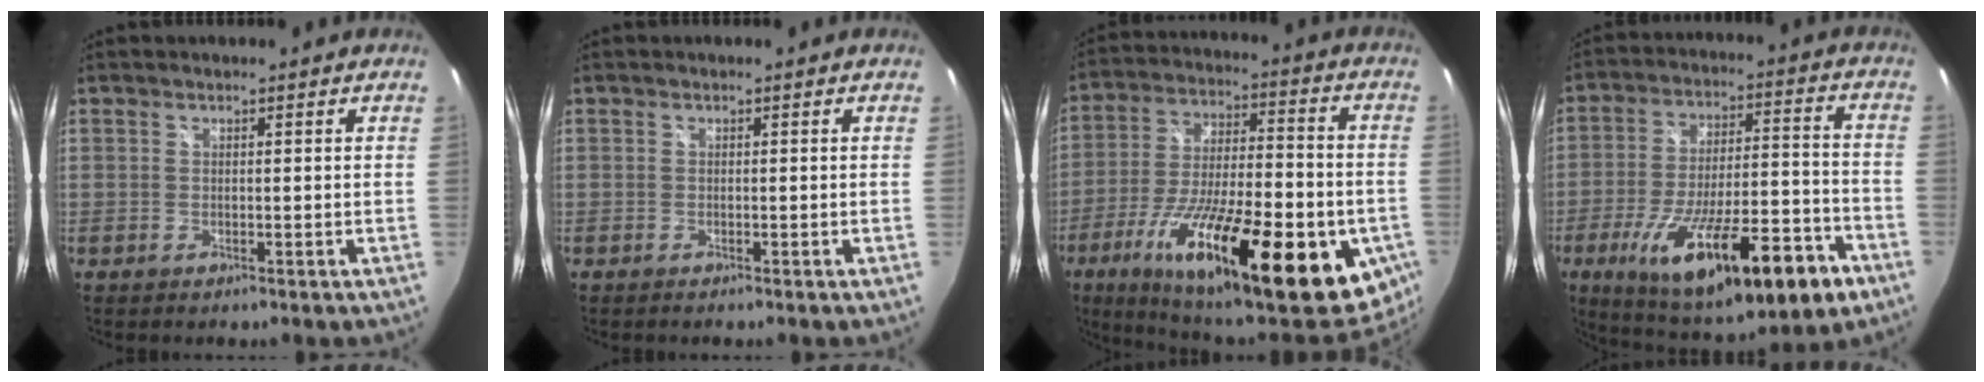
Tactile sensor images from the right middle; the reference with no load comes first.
{"total": 0.6, "force": [-0.5, 0.0, 0.2], "torque": [-0.003, -0.003, -0.011]}
{"total": 33.6, "force": [-15.2, 9.6, 28.3], "torque": [-0.450, -0.039, -0.235]}
{"total": 25.9, "force": [-13.4, 7.2, 21.0], "torque": [-0.351, -0.045, -0.193]}